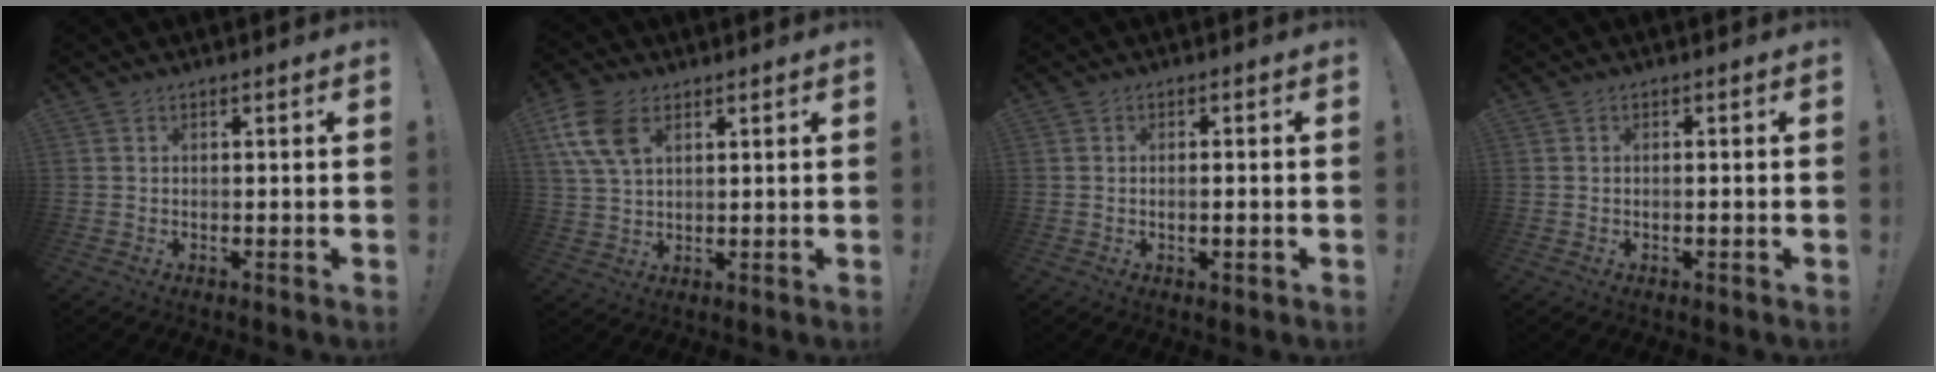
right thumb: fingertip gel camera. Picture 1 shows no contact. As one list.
[{"total": 10.8, "force": [4.8, 6.7, 7.0], "torque": [-0.140, -0.007, 0.090]}, {"total": 1.8, "force": [-0.6, 0.4, 1.6], "torque": [-0.020, 0.001, -0.011]}, {"total": 0.7, "force": [-0.5, -0.1, 0.4], "torque": [-0.008, -0.001, -0.010]}]